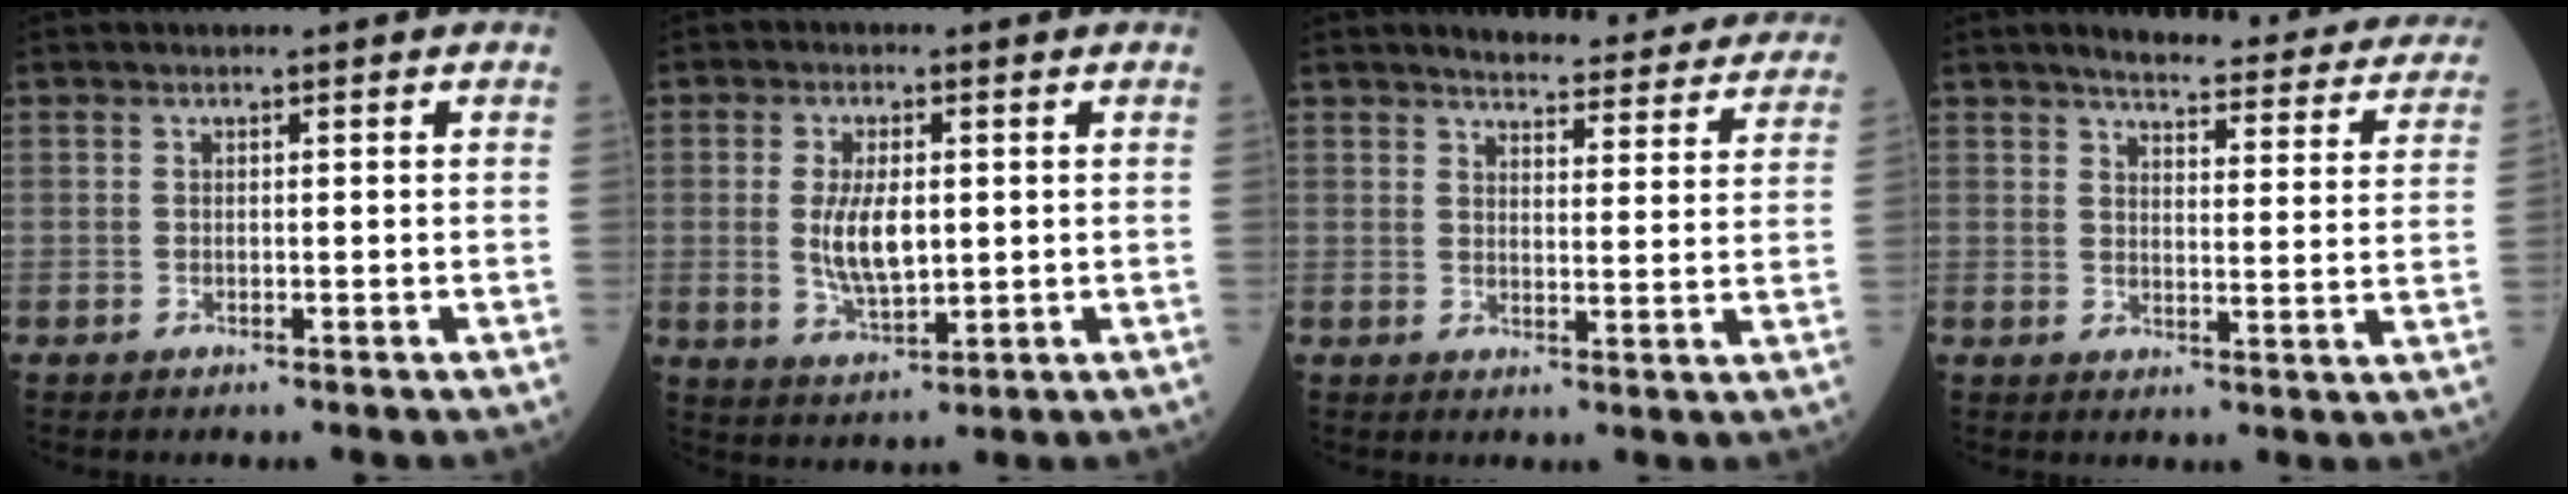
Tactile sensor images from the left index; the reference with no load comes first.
{"total": 7.0, "force": [0.4, 2.8, 6.4], "torque": [-0.132, -0.004, 0.013]}
{"total": 18.4, "force": [17.3, 3.5, 5.3], "torque": [-0.043, -0.031, 0.189]}
{"total": 21.6, "force": [19.5, 4.2, 8.5], "torque": [-0.090, -0.033, 0.216]}